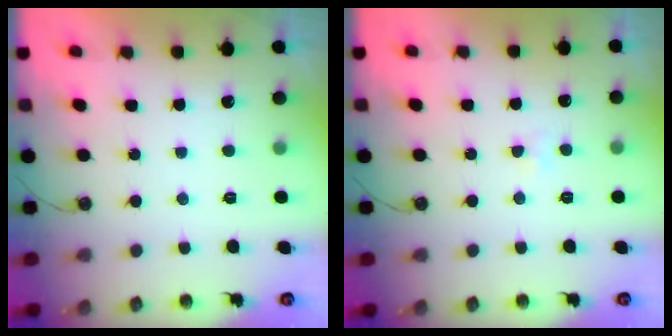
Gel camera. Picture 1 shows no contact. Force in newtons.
{"total": 1.9, "press": 1.8, "slide": 0.4}